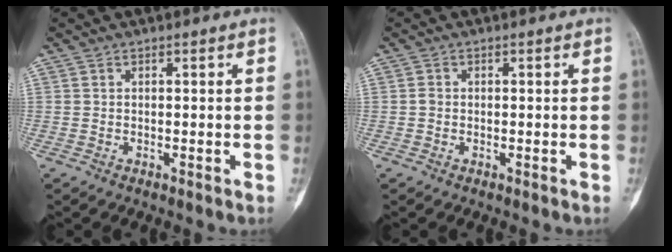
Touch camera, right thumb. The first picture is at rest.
{"total": 0.9, "force": [-0.1, 0.7, 0.5], "torque": [-0.006, 0.002, -0.003]}